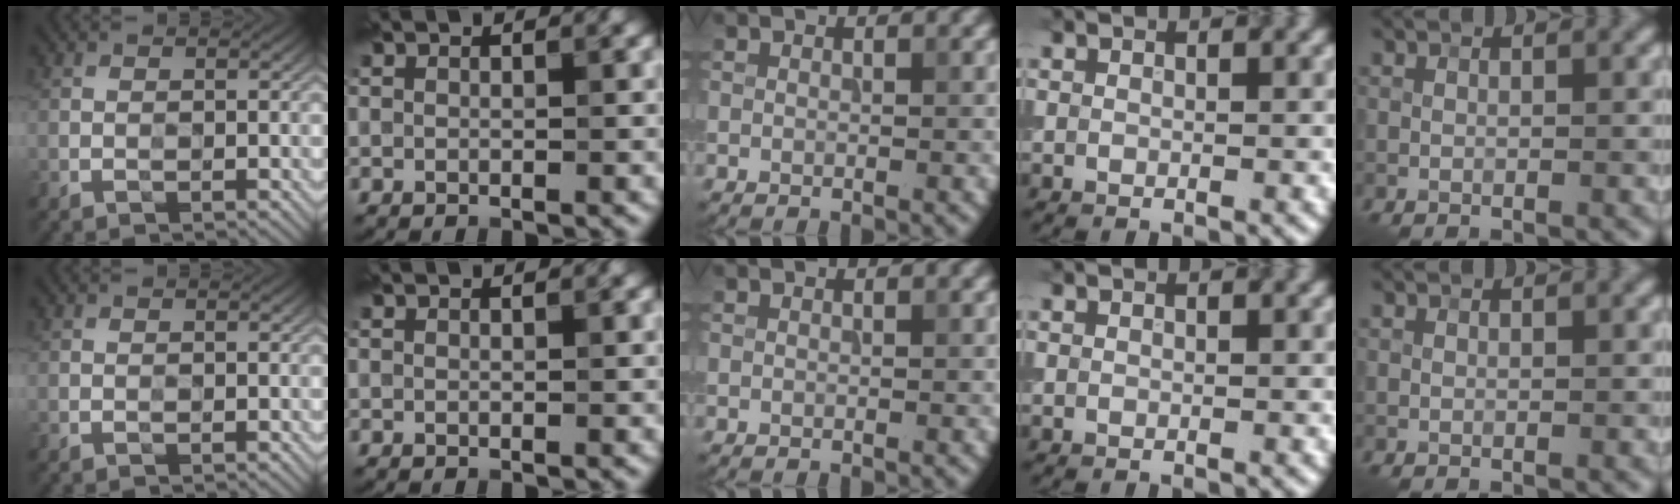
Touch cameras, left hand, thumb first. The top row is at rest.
{}